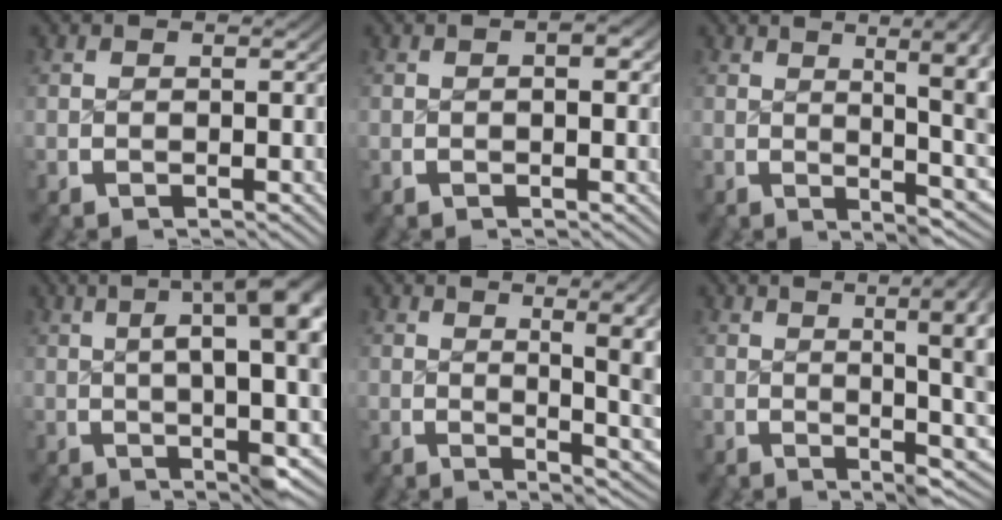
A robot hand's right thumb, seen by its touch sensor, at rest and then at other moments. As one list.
[{"total": 1.3, "force": [0.0, 0.5, 1.2], "torque": [-0.012, 0.002, -0.002]}, {"total": 9.7, "force": [0.5, 4.2, 8.7], "torque": [-0.098, -0.010, 0.013]}, {"total": 13.8, "force": [3.9, 6.0, 11.8], "torque": [-0.121, 0.042, 0.031]}, {"total": 7.6, "force": [-0.1, 3.1, 6.9], "torque": [-0.090, -0.016, 0.008]}, {"total": 10.7, "force": [1.0, 4.4, 9.7], "torque": [-0.103, 0.005, 0.011]}]